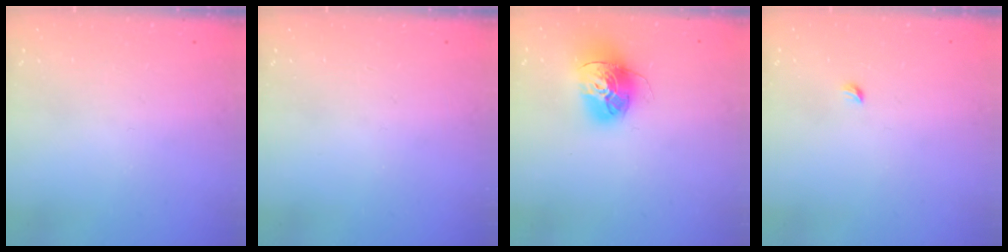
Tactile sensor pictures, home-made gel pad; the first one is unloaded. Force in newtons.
{"total": 0.0}
{"total": 15.7, "press": 15.6, "slide": 1.6}
{"total": 2.7, "press": 2.6, "slide": 0.6}